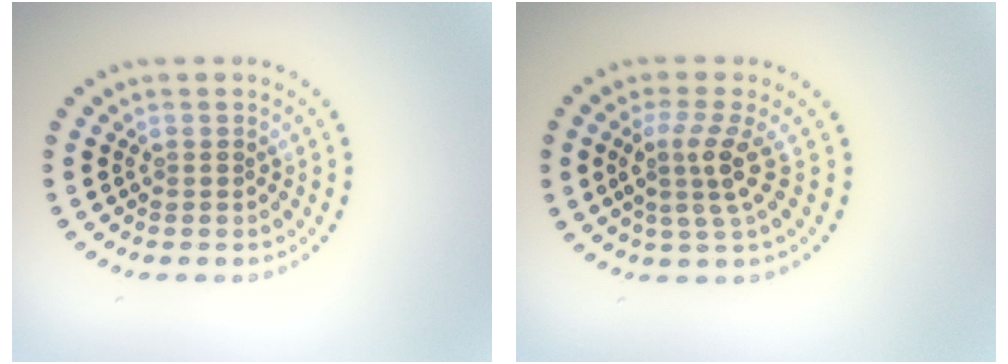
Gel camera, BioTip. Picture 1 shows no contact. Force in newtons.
{"total": 3.0, "press": 2.2, "slide": 2.1}